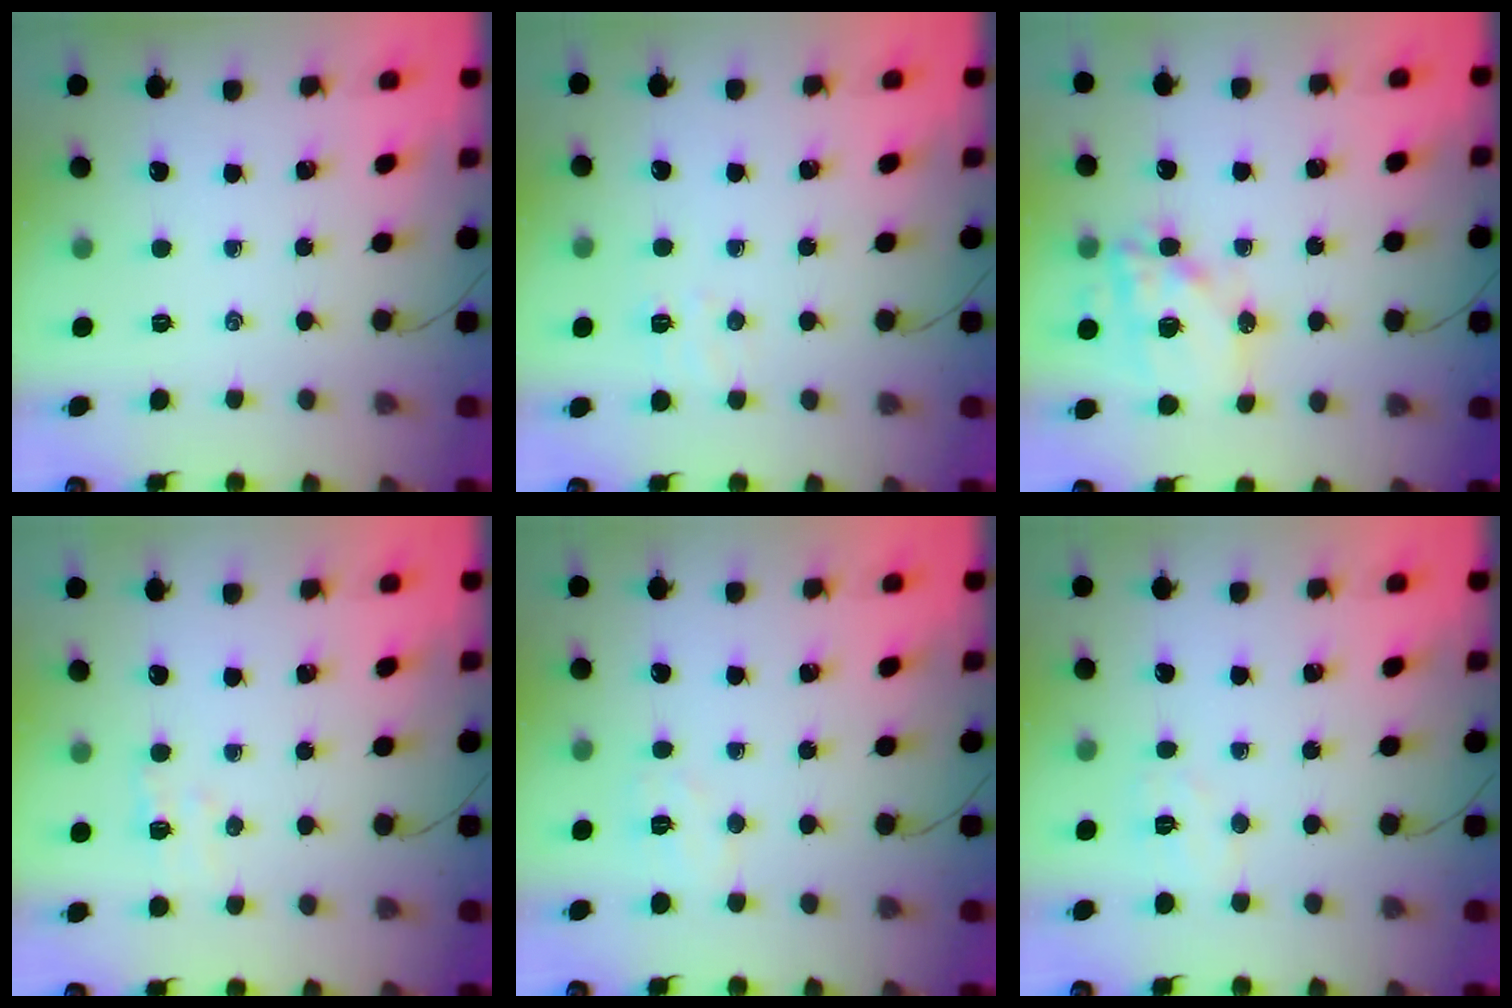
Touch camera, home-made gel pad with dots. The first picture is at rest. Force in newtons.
{"total": 5.0, "press": 4.8, "slide": 1.2}
{"total": 16.4, "press": 16.0, "slide": 3.8}
{"total": 3.6, "press": 3.5, "slide": 1.0}
{"total": 4.2, "press": 4.1, "slide": 0.9}
{"total": 4.2, "press": 4.1, "slide": 0.9}